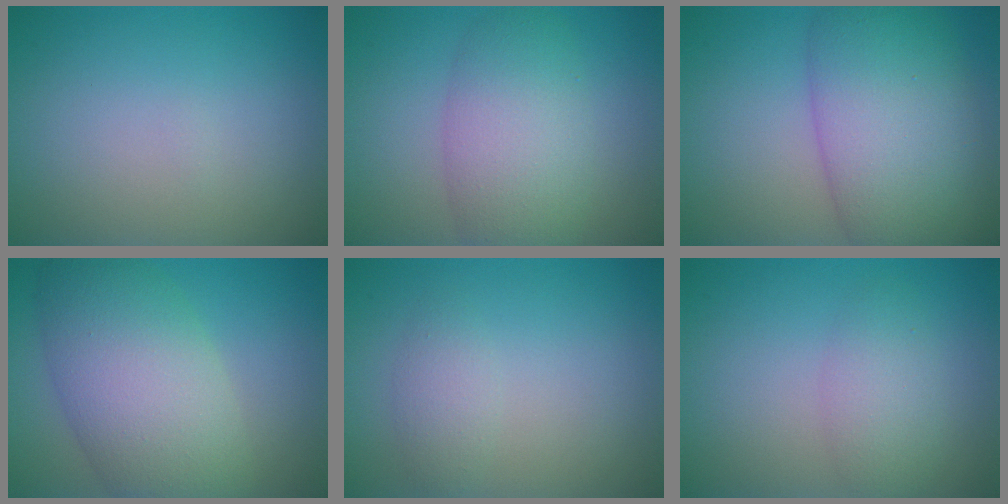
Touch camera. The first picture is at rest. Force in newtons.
{"total": 6.1, "press": 6.1, "slide": 0.2}
{"total": 10.5, "press": 10.5, "slide": 0.4}
{"total": 9.5, "press": 9.4, "slide": 0.6}
{"total": 1.6, "press": 1.6, "slide": 0.1}
{"total": 2.6, "press": 2.6, "slide": 0.2}